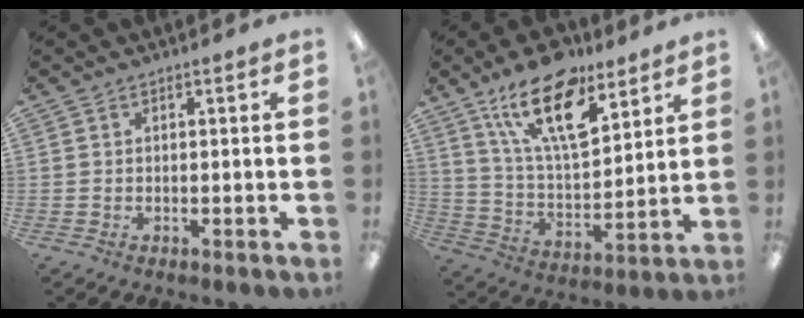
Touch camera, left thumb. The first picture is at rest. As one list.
[{"total": 20.2, "force": [12.9, 8.6, 12.8], "torque": [-0.230, -0.064, 0.223]}]